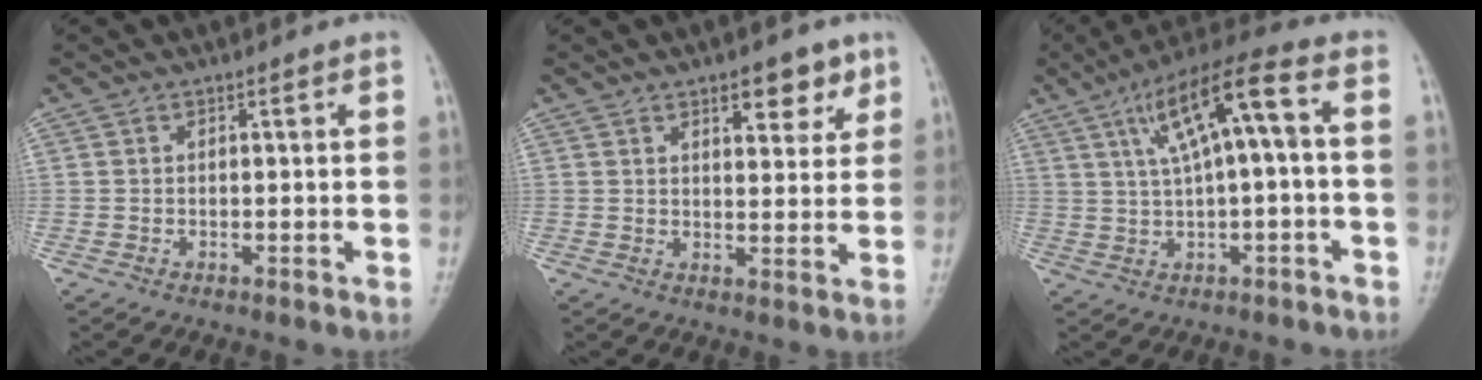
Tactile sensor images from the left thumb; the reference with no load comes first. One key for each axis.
{"total": 6.5, "fx": 3.8, "fy": 3.0, "fz": 4.3, "tx": -0.029, "ty": -0.019, "tz": 0.051}
{"total": 11.8, "fx": 2.3, "fy": 2.5, "fz": 11.3, "tx": -0.204, "ty": 0.043, "tz": 0.037}